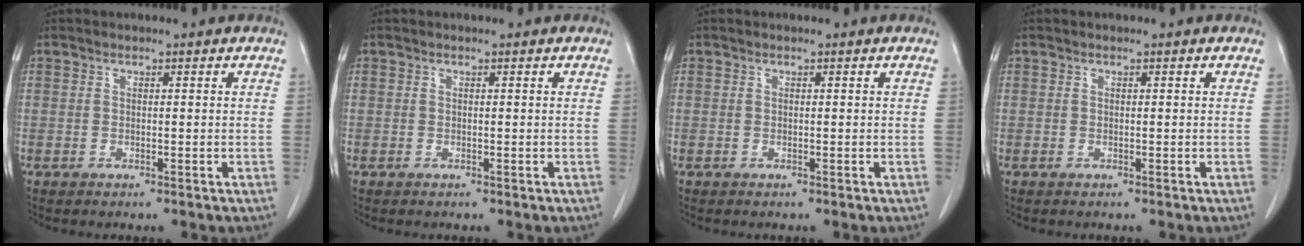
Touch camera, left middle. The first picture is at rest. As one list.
[{"total": 0.0}, {"total": 0.0}, {"total": 0.0}]